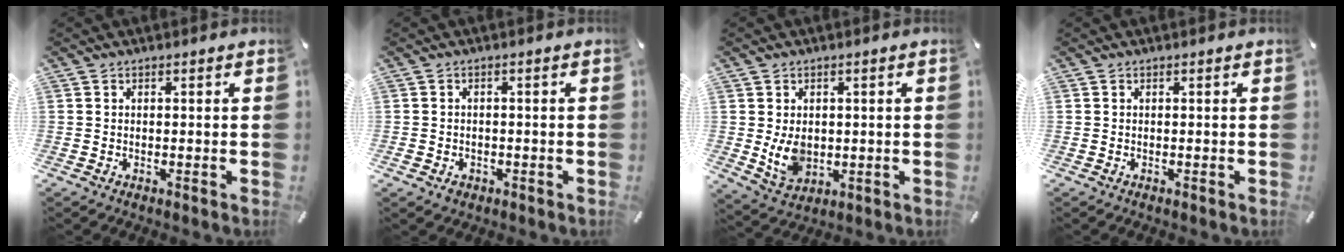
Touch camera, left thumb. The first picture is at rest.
{"total": 2.2, "force": [-1.0, 1.8, 0.8], "torque": [-0.014, 0.005, -0.021]}
{"total": 7.2, "force": [0.1, 5.7, 4.3], "torque": [-0.083, -0.006, 0.000]}
{"total": 0.0}